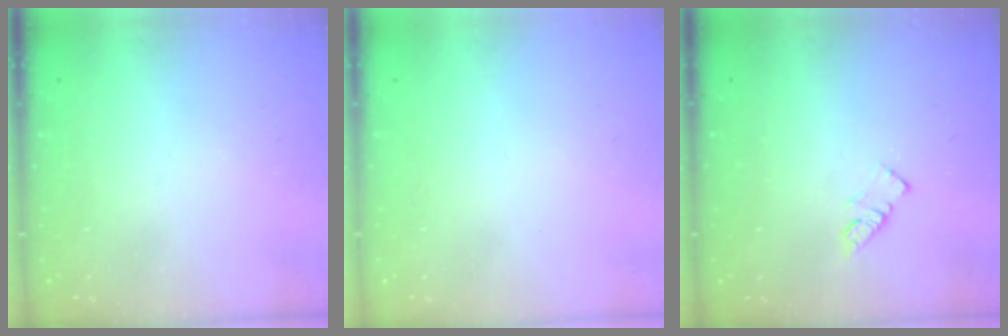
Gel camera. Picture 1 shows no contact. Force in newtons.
{"total": 1.7, "press": 1.6, "slide": 0.1}
{"total": 4.2, "press": 4.1, "slide": 0.3}